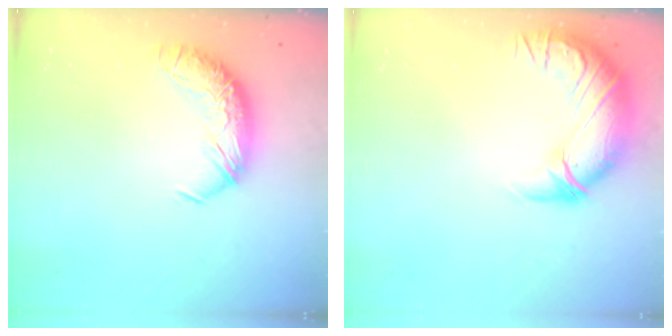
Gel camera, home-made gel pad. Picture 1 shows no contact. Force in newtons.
{"total": 2.8, "press": 0.5, "slide": 2.8}